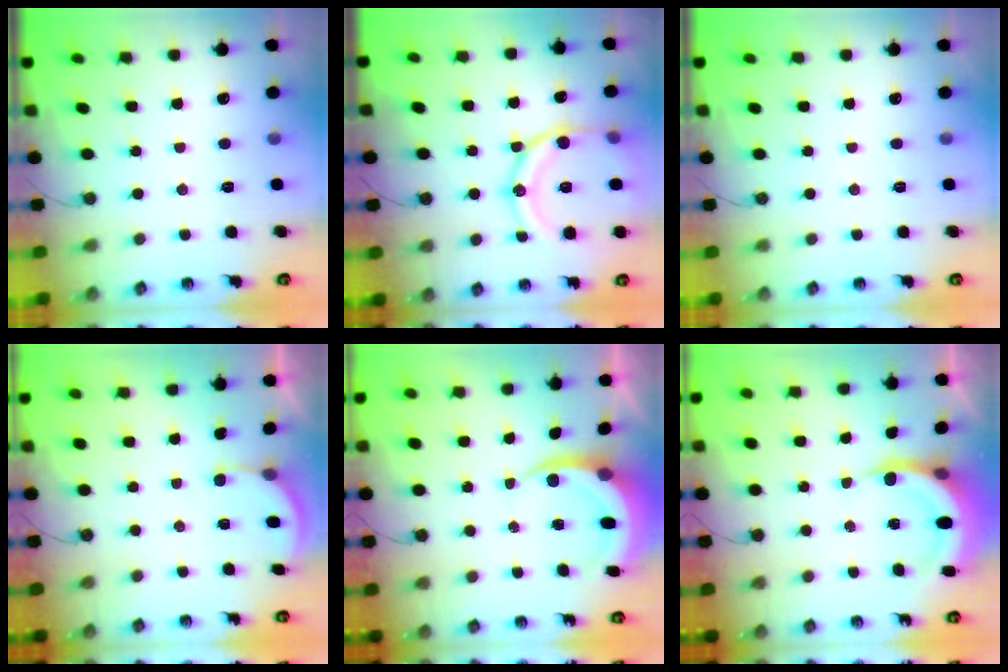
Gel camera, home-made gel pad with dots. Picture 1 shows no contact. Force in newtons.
{"total": 18.4, "press": 18.0, "slide": 3.5}
{"total": 0.0}
{"total": 2.4, "press": 2.4, "slide": 0.3}
{"total": 6.1, "press": 6.0, "slide": 0.8}
{"total": 6.4, "press": 6.3, "slide": 1.4}